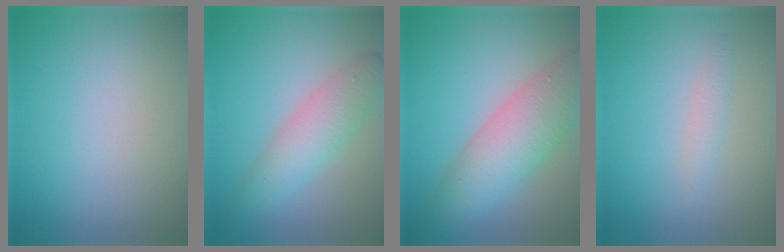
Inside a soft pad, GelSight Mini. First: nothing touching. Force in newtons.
{"total": 4.4, "press": 4.4, "slide": 0.1}
{"total": 7.2, "press": 7.2, "slide": 0.2}
{"total": 1.2, "press": 1.2, "slide": 0.0}